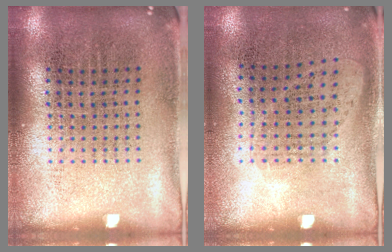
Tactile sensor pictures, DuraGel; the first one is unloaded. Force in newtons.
{"total": 1.0, "press": 0.9, "slide": 0.5}